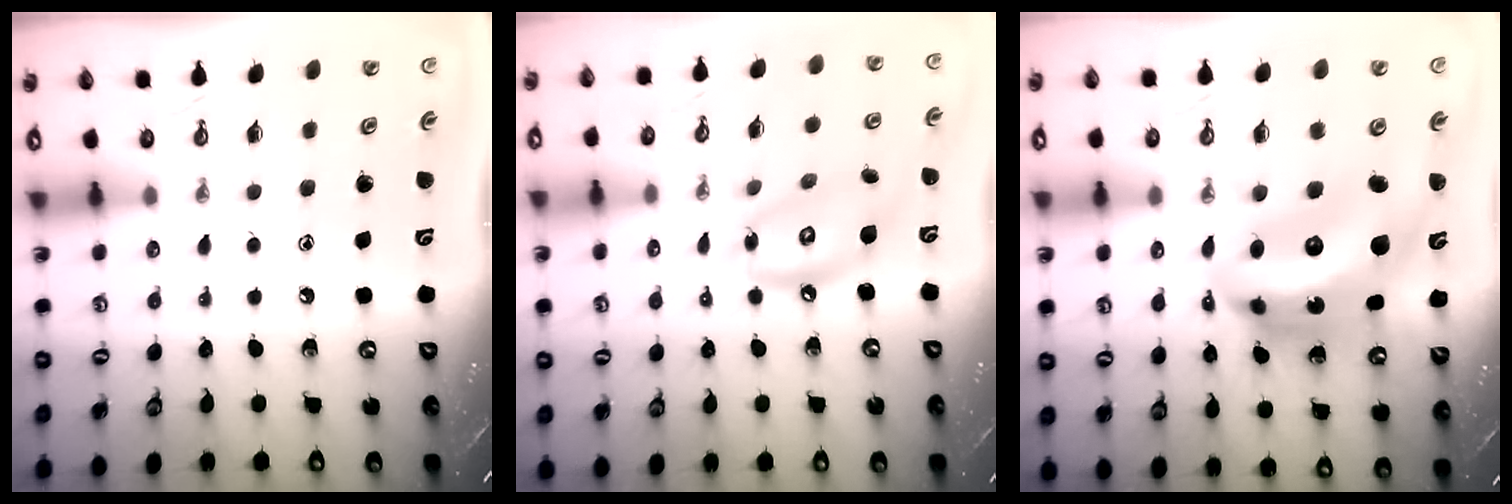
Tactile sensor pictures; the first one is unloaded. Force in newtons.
{"total": 12.3, "press": 12.3, "slide": 1.1}
{"total": 15.5, "press": 15.4, "slide": 1.5}